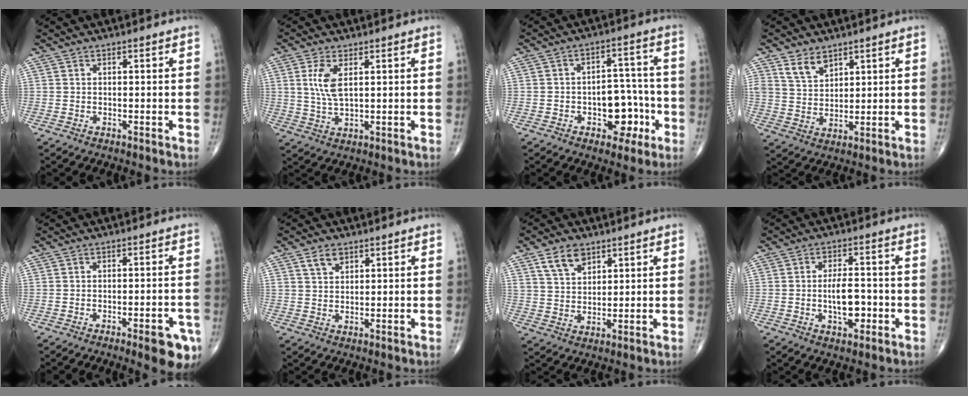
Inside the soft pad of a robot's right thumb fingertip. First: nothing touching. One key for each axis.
{"total": 5.6, "fx": 1.7, "fy": 2.3, "fz": 4.8, "tx": -0.106, "ty": -0.008, "tz": 0.039}
{"total": 9.2, "fx": -3.2, "fy": 6.0, "fz": 6.3, "tx": -0.046, "ty": 0.040, "tz": -0.041}
{"total": 5.1, "fx": 3.6, "fy": 3.0, "fz": 2.1, "tx": -0.021, "ty": -0.028, "tz": 0.074}
{"total": 7.3, "fx": -3.8, "fy": 2.0, "fz": 5.9, "tx": -0.058, "ty": 0.013, "tz": -0.044}
{"total": 3.3, "fx": 2.0, "fy": 2.0, "fz": 1.8, "tx": -0.026, "ty": -0.009, "tz": 0.039}
{"total": 6.3, "fx": 3.8, "fy": 3.8, "fz": 3.3, "tx": -0.046, "ty": -0.022, "tz": 0.075}
{"total": 6.7, "fx": -1.4, "fy": 3.2, "fz": 5.7, "tx": -0.089, "ty": 0.009, "tz": -0.021}